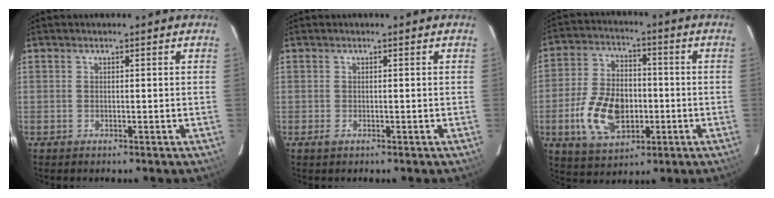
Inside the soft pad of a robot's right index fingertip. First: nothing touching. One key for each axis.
{"total": 0.7, "fx": -0.3, "fy": 0.2, "fz": 0.5, "tx": -0.011, "ty": 0.000, "tz": -0.005}
{"total": 14.2, "fx": -3.8, "fy": 9.0, "fz": 10.3, "tx": -0.218, "ty": 0.007, "tz": -0.056}